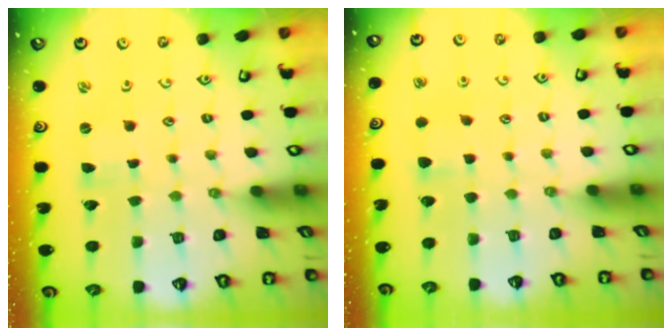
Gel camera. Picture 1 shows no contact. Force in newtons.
{"total": 4.5, "press": 4.5, "slide": 0.7}